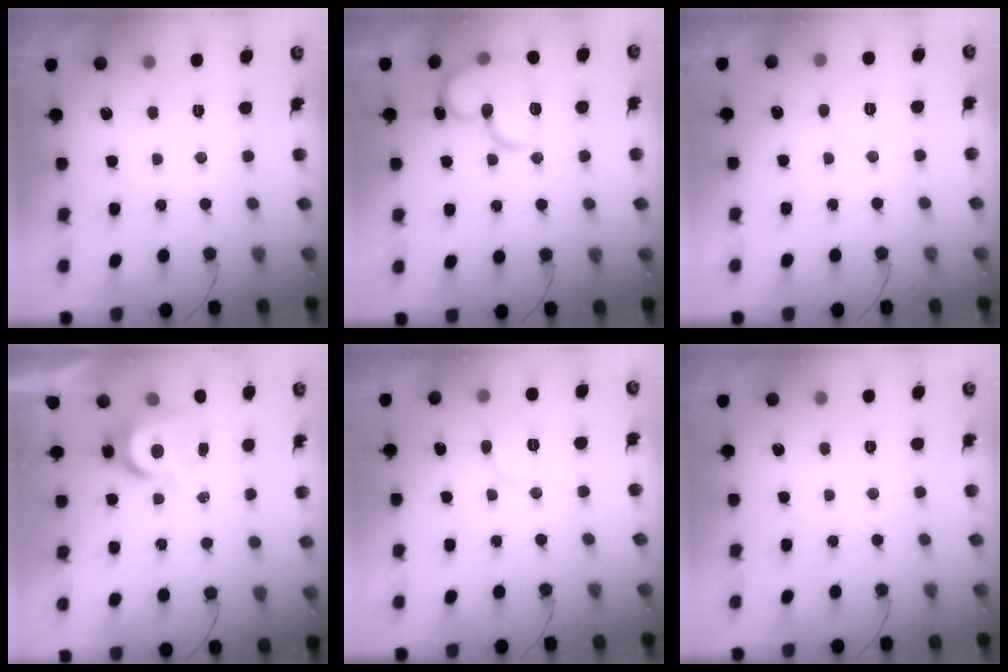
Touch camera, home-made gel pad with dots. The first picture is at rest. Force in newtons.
{"total": 15.5, "press": 15.4, "slide": 1.5}
{"total": 3.5, "press": 3.4, "slide": 0.3}
{"total": 7.2, "press": 7.2, "slide": 0.2}
{"total": 6.9, "press": 6.9, "slide": 0.4}
{"total": 0.0}